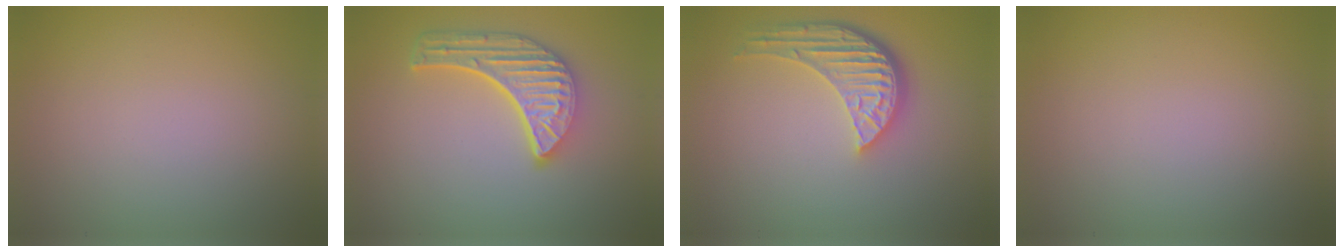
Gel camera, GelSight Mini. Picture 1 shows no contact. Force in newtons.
{"total": 5.8, "press": 4.3, "slide": 3.8}
{"total": 5.3, "press": 3.9, "slide": 3.5}
{"total": 0.0}